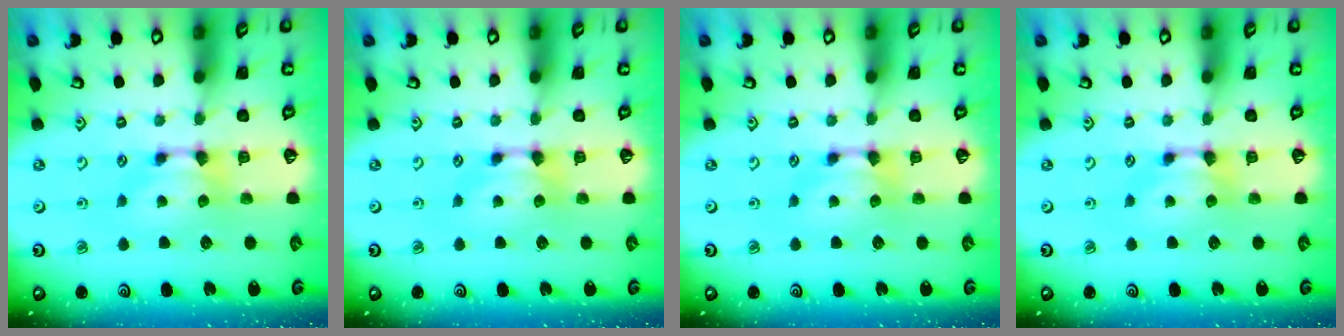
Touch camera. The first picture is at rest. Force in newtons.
{"total": 0.0}
{"total": 0.0}
{"total": 0.0}